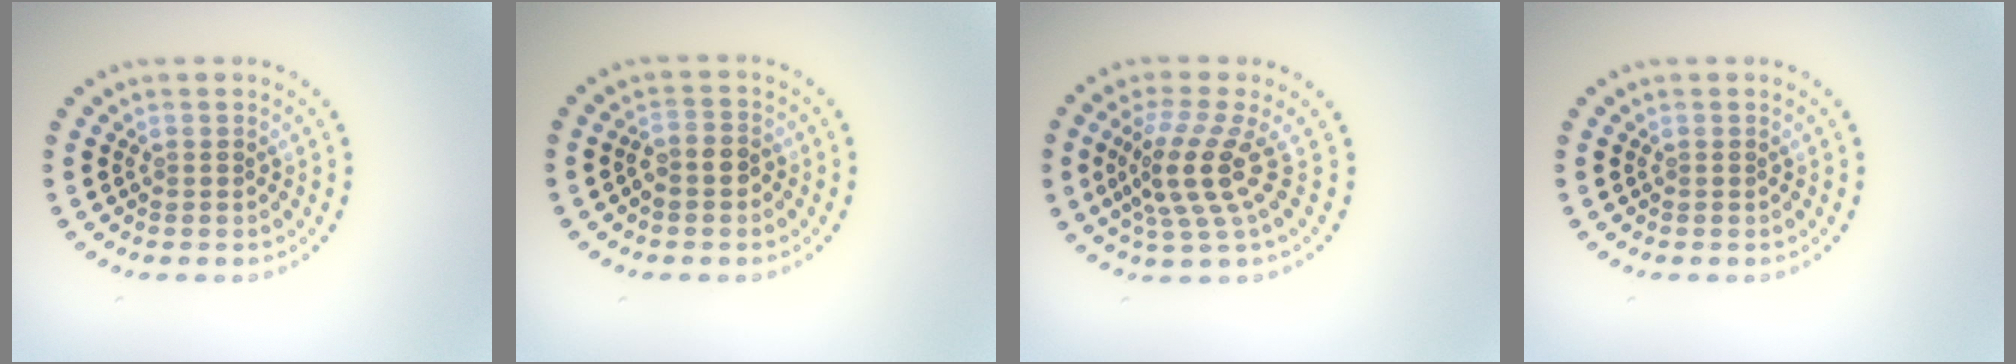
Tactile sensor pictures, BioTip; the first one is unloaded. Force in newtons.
{"total": 1.9, "press": 1.8, "slide": 0.8}
{"total": 4.2, "press": 3.0, "slide": 2.9}
{"total": 0.0}